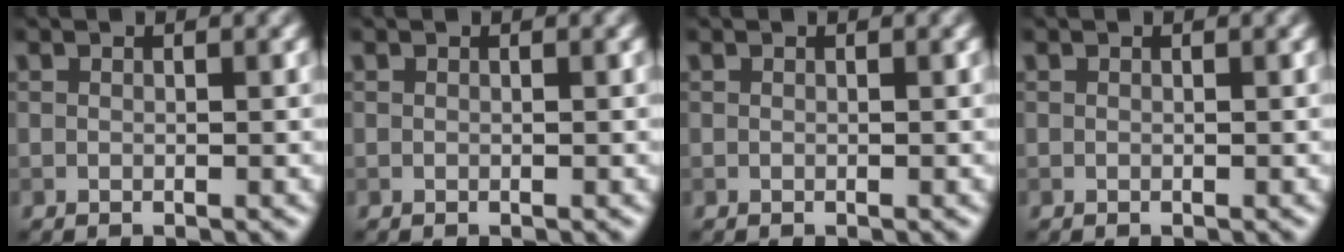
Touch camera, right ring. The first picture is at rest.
{"total": 0.0}
{"total": 0.0}
{"total": 0.0}